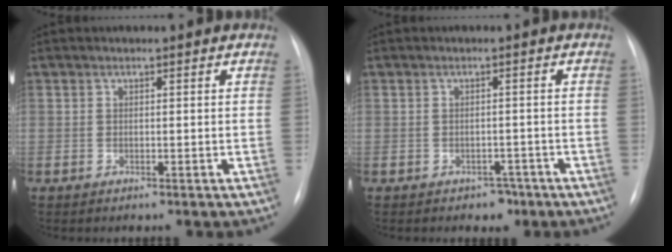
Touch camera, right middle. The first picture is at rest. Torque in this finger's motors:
{"motor_torque": [0.09, -0.04, 0.00, 0.00]}